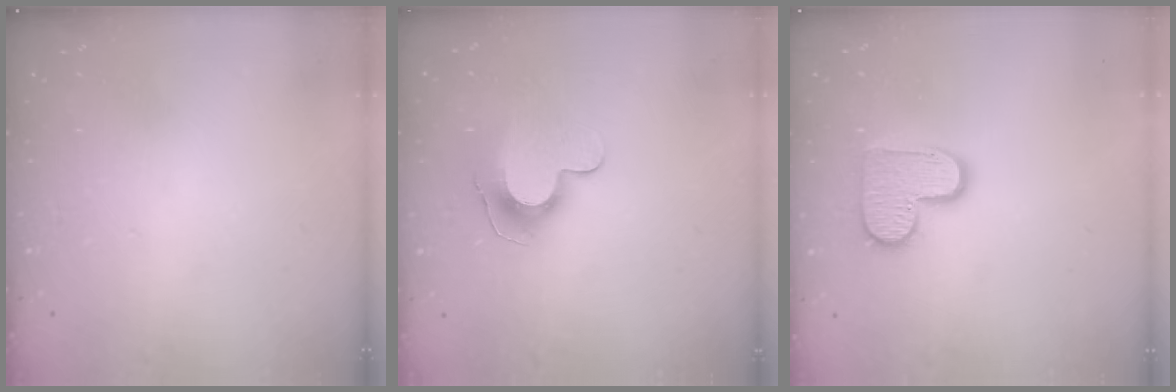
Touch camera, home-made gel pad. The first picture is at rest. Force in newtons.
{"total": 11.8, "press": 11.8, "slide": 0.6}
{"total": 12.0, "press": 12.0, "slide": 0.7}